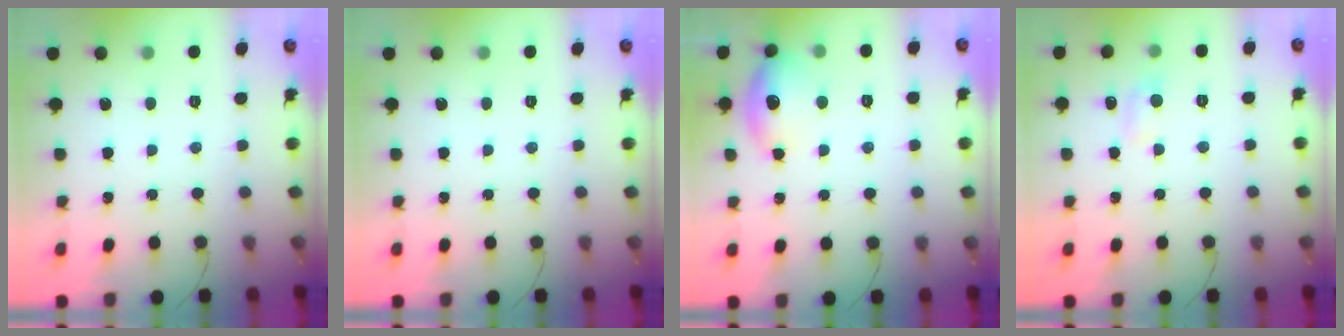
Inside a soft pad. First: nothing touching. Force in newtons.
{"total": 0.0}
{"total": 10.7, "press": 10.6, "slide": 1.2}
{"total": 5.1, "press": 4.8, "slide": 1.5}